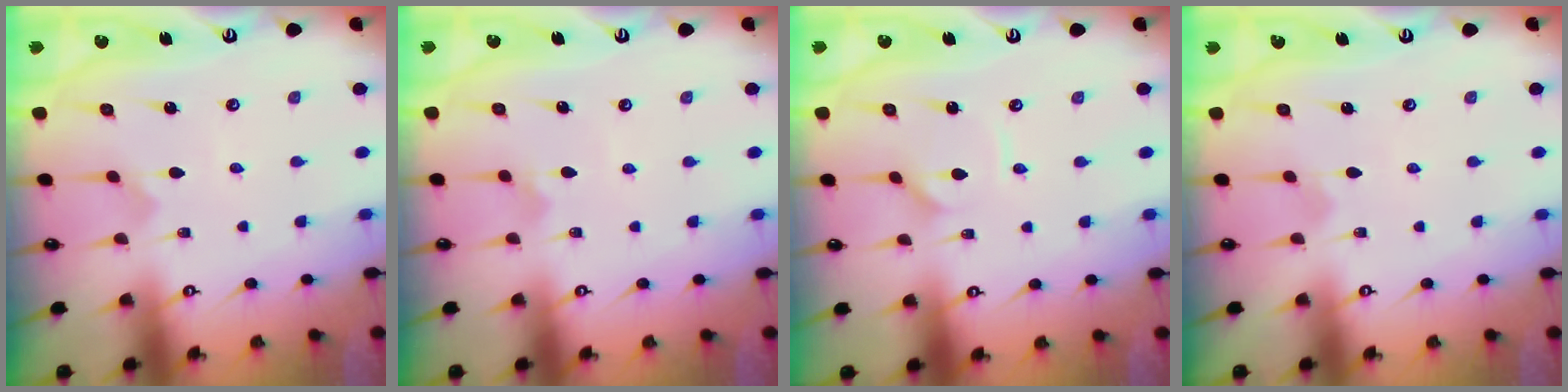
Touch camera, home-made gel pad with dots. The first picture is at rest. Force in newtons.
{"total": 3.0, "press": 3.0, "slide": 0.2}
{"total": 1.7, "press": 1.6, "slide": 0.2}
{"total": 1.9, "press": 1.9, "slide": 0.1}